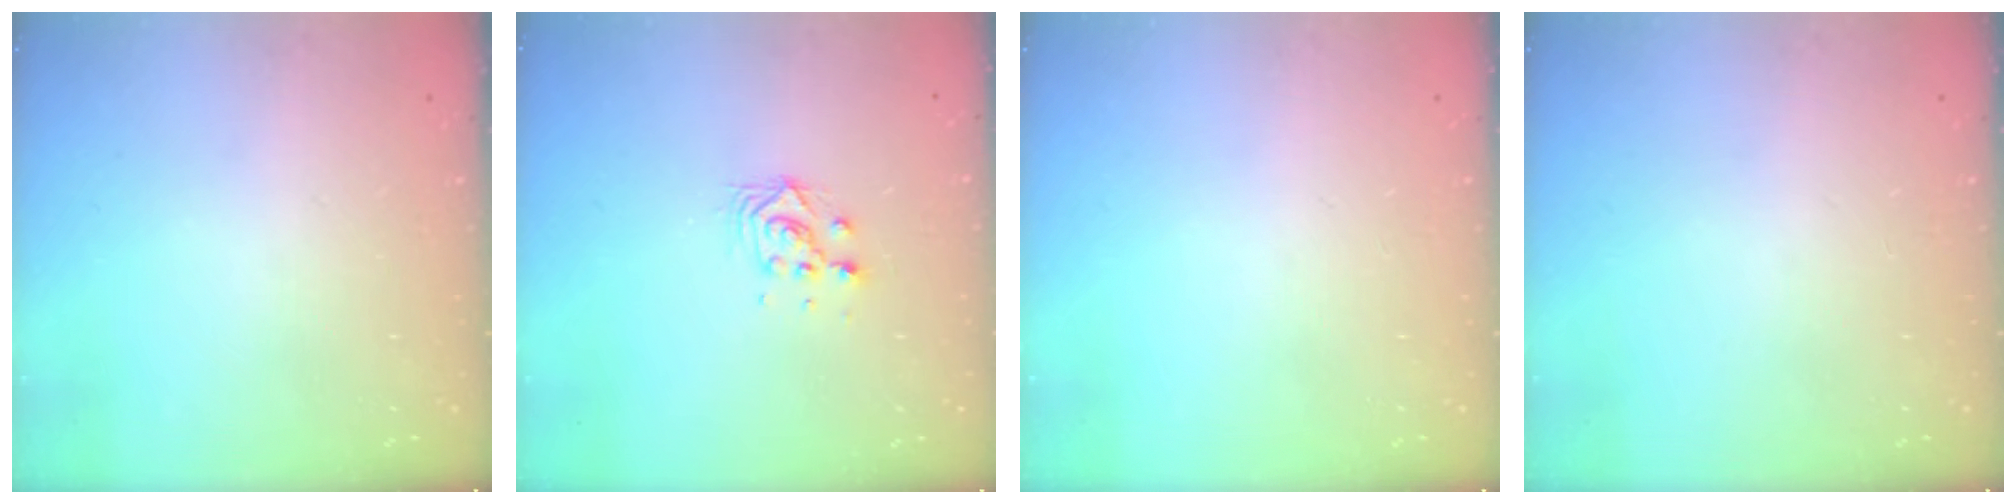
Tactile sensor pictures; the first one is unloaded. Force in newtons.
{"total": 4.8, "press": 4.8, "slide": 0.1}
{"total": 0.0}
{"total": 0.0}